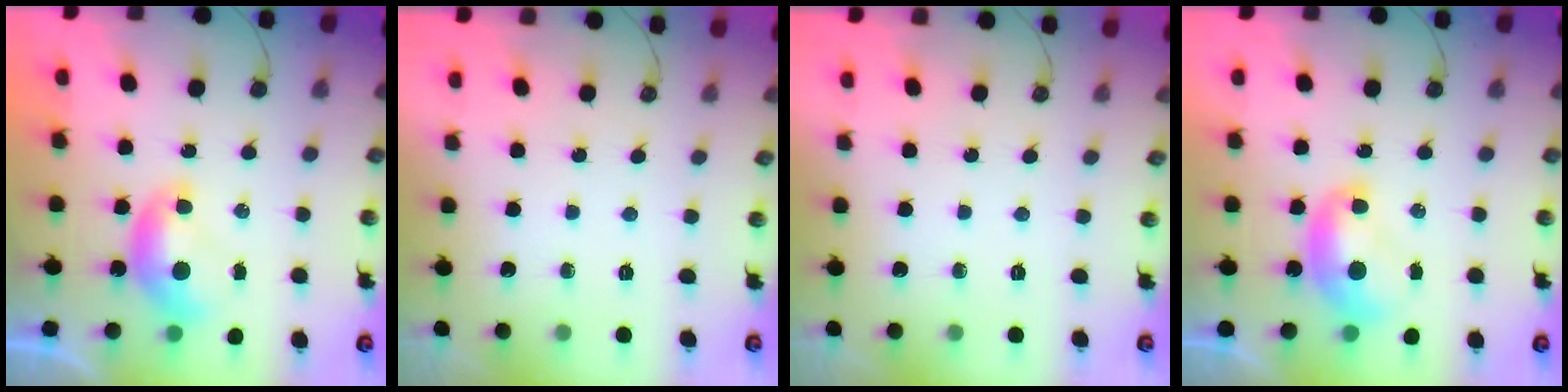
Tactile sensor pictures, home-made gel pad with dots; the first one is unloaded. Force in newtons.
{"total": 0.0}
{"total": 0.0}
{"total": 1.9, "press": 1.9, "slide": 0.2}